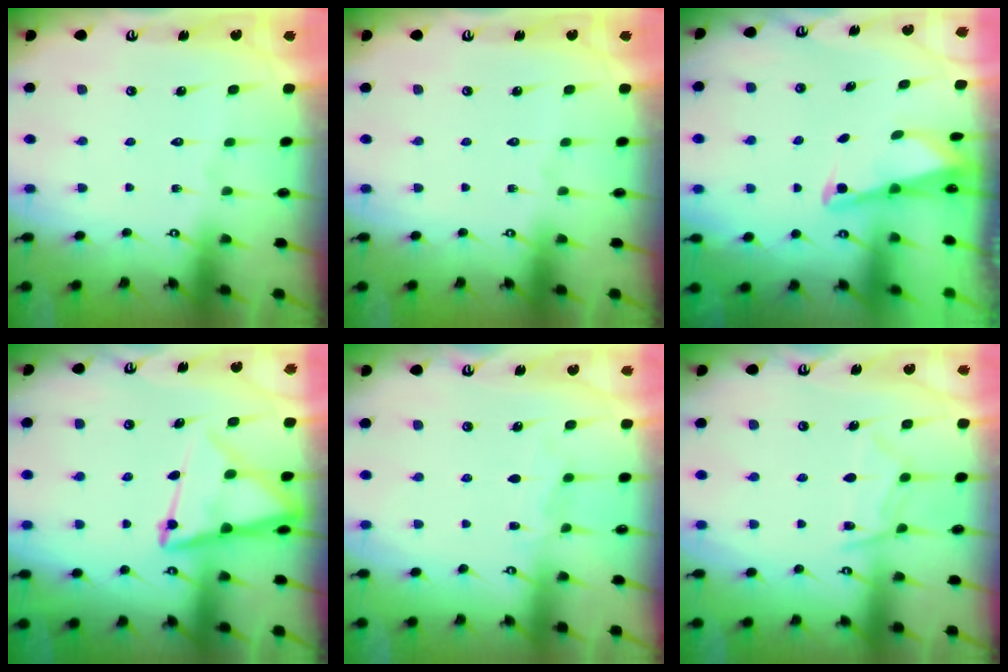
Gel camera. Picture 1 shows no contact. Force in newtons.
{"total": 0.0}
{"total": 2.2, "press": 2.2, "slide": 0.3}
{"total": 9.9, "press": 9.9, "slide": 0.8}
{"total": 4.9, "press": 4.9, "slide": 0.3}
{"total": 8.9, "press": 8.9, "slide": 0.9}